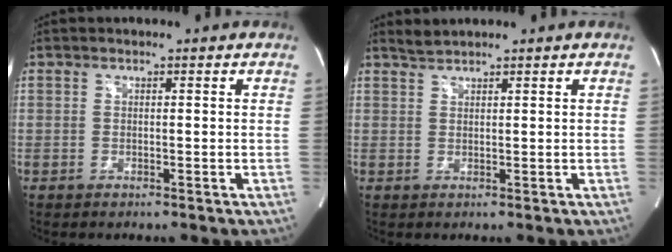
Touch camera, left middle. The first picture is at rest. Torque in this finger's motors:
{"motor_torque": [0.13, 0.17, -0.08, 0.00]}